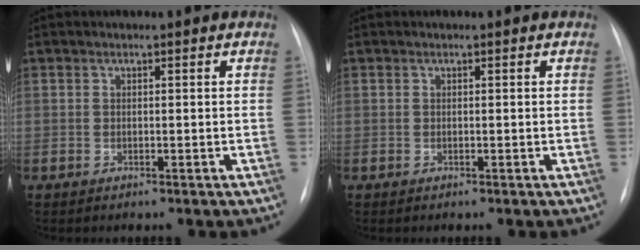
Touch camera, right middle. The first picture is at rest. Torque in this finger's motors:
{"motor_torque": [-0.02, 0.00, -0.01, 0.01]}